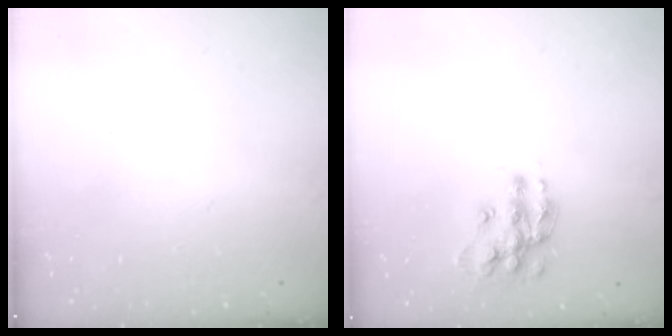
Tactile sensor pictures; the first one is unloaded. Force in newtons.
{"total": 13.3, "press": 13.3, "slide": 0.9}